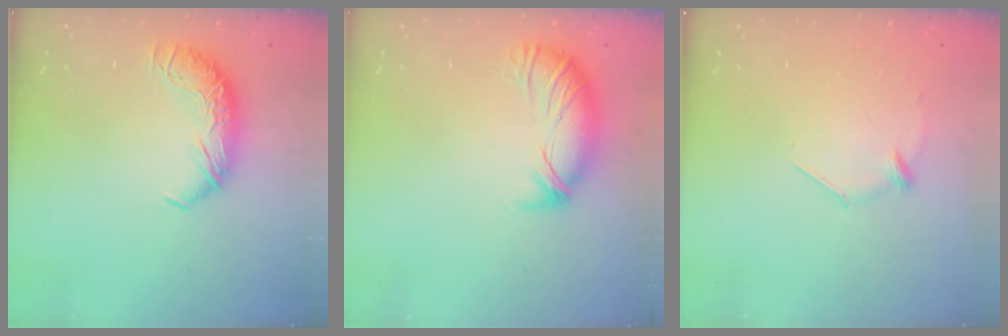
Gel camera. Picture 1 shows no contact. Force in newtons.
{"total": 3.1, "press": 2.3, "slide": 2.1}
{"total": 6.7, "press": 6.6, "slide": 0.9}